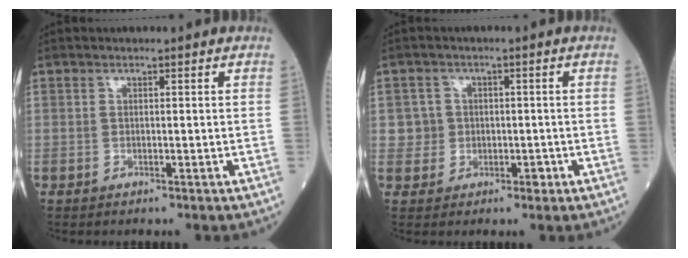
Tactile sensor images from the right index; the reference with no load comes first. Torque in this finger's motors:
{"motor_torque": [-0.08, -0.03, -0.02, 0.01]}